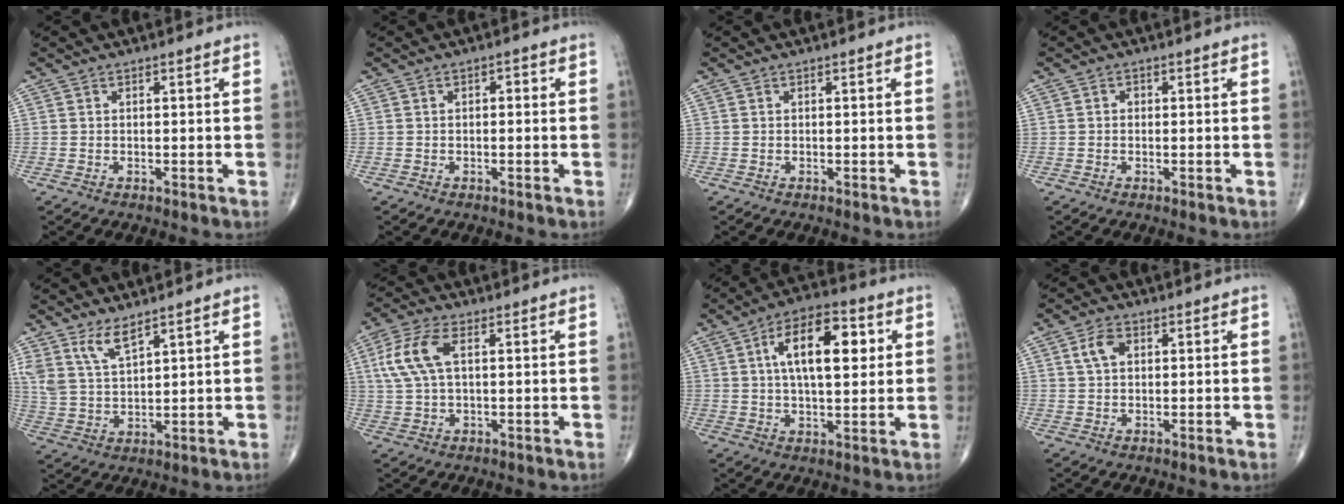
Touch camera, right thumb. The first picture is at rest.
{"total": 1.2, "force": [0.1, 0.7, 1.0], "torque": [-0.011, 0.005, -0.002]}
{"total": 0.0}
{"total": 0.7, "force": [0.0, 0.6, 0.3], "torque": [-0.001, 0.003, -0.005]}
{"total": 6.1, "force": [4.5, 1.8, 3.7], "torque": [-0.072, -0.029, 0.097]}
{"total": 8.6, "force": [2.1, 4.1, 7.2], "torque": [-0.172, 0.015, 0.041]}
{"total": 14.2, "force": [3.6, 6.5, 12.1], "torque": [-0.180, 0.006, 0.055]}
{"total": 4.0, "force": [1.3, 2.5, 2.8], "torque": [-0.054, 0.005, 0.023]}